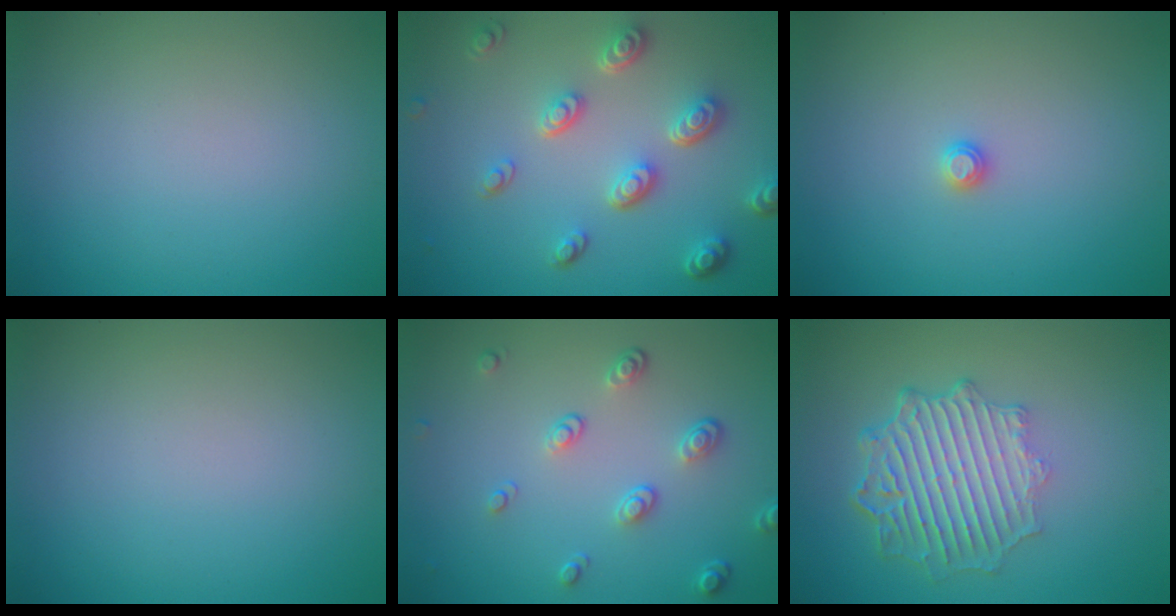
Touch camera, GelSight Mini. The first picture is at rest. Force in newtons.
{"total": 4.9, "press": 3.7, "slide": 3.2}
{"total": 0.8, "press": 0.8, "slide": 0.1}
{"total": 0.0}
{"total": 2.6, "press": 1.7, "slide": 2.0}
{"total": 6.3, "press": 4.7, "slide": 4.2}